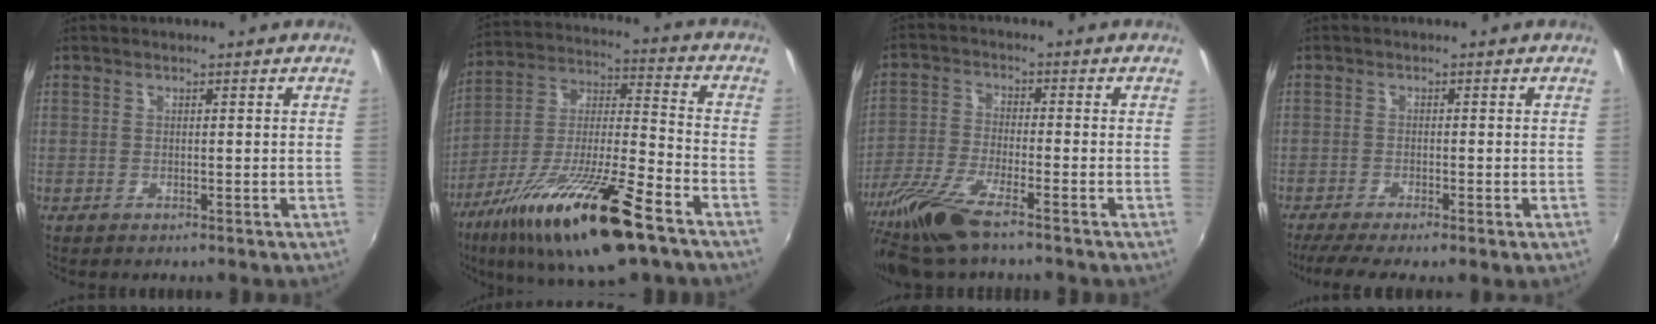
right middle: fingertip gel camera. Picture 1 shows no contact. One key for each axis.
{"total": 22.5, "fx": -13.4, "fy": 4.2, "fz": 17.5, "tx": -0.316, "ty": -0.033, "tz": -0.239}
{"total": 12.0, "fx": -9.1, "fy": 1.6, "fz": 7.7, "tx": -0.174, "ty": -0.033, "tz": -0.179}
{"total": 5.6, "fx": -3.7, "fy": 0.2, "fz": 4.2, "tx": -0.085, "ty": -0.020, "tz": -0.062}